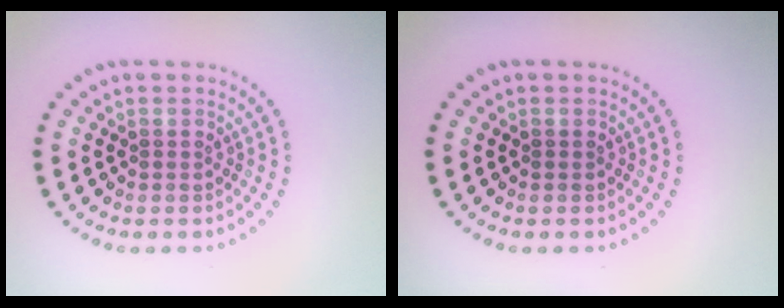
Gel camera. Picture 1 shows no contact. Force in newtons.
{"total": 0.0}